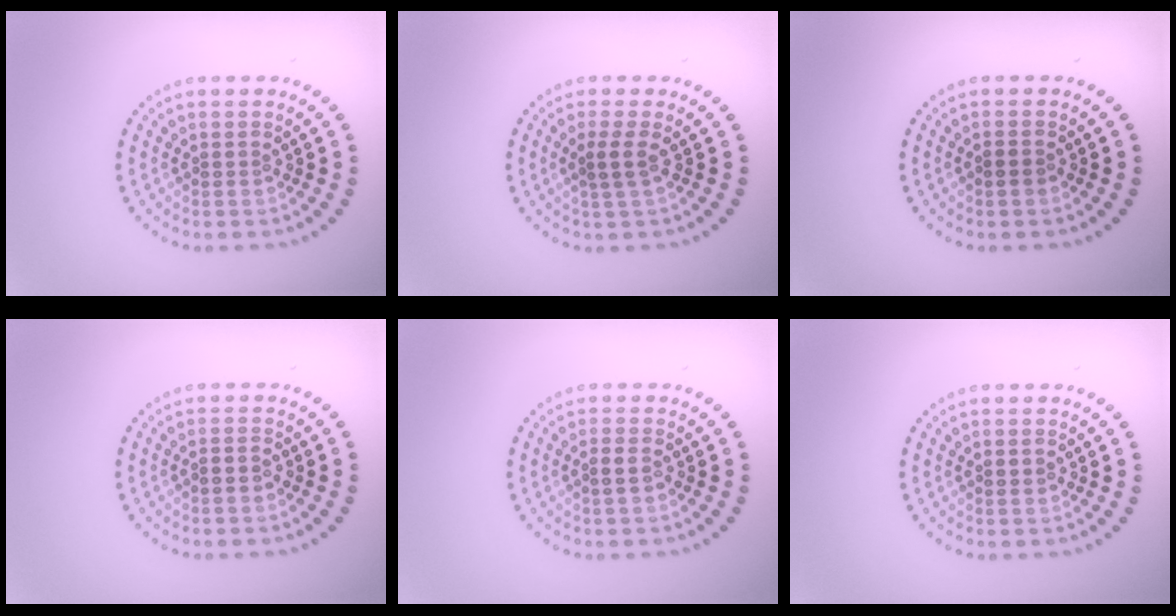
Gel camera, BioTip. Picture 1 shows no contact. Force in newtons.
{"total": 1.7, "press": 1.4, "slide": 1.1}
{"total": 1.0, "press": 0.9, "slide": 0.4}
{"total": 1.2, "press": 1.0, "slide": 0.6}
{"total": 1.4, "press": 1.3, "slide": 0.6}
{"total": 1.1, "press": 1.1, "slide": 0.1}